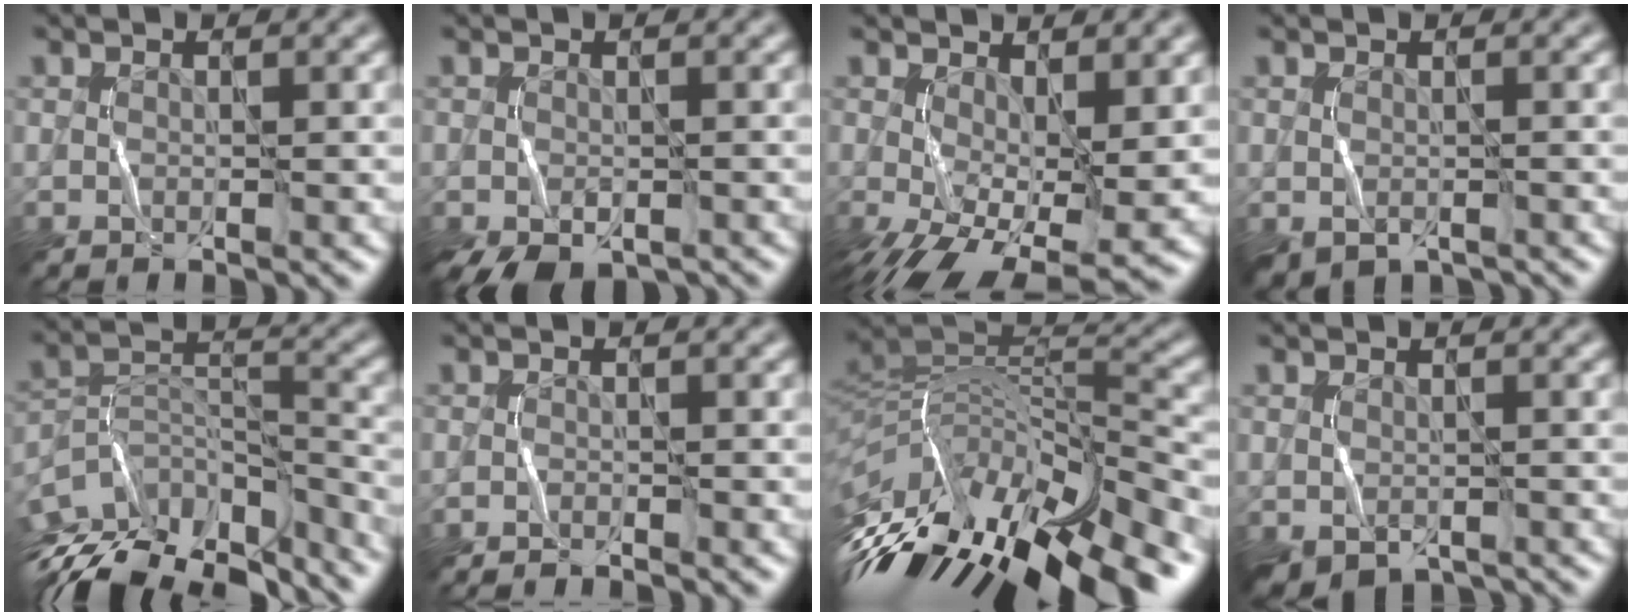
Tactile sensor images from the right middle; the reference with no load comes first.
{"total": 3.5, "force": [-2.2, 1.9, 2.0], "torque": [-0.035, -0.017, -0.032]}
{"total": 8.2, "force": [-2.2, 3.8, 6.9], "torque": [-0.136, -0.023, -0.026]}
{"total": 1.7, "force": [-0.9, 1.0, 1.0], "torque": [-0.025, -0.013, -0.009]}
{"total": 13.6, "force": [-10.9, 5.7, 5.8], "torque": [-0.110, 0.013, -0.161]}
{"total": 1.4, "force": [-1.4, 0.0, 0.4], "torque": [-0.009, -0.001, -0.026]}
{"total": 15.8, "force": [-8.8, 5.5, 11.9], "torque": [-0.232, 0.020, -0.160]}
{"total": 2.4, "force": [-1.4, 1.4, 1.4], "torque": [-0.029, -0.017, -0.017]}